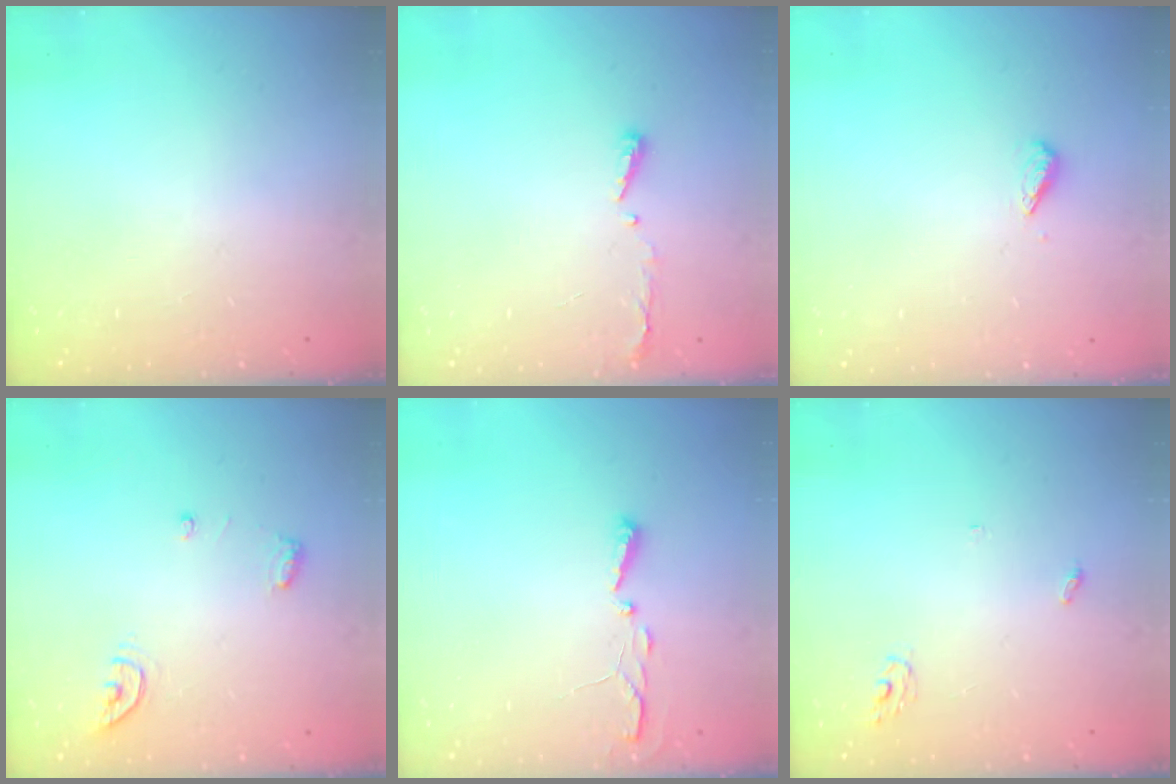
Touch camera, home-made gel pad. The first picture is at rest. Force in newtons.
{"total": 3.7, "press": 3.7, "slide": 0.6}
{"total": 3.0, "press": 2.9, "slide": 0.6}
{"total": 5.5, "press": 5.5, "slide": 0.2}
{"total": 3.5, "press": 3.5, "slide": 0.5}
{"total": 2.8, "press": 2.8, "slide": 0.2}